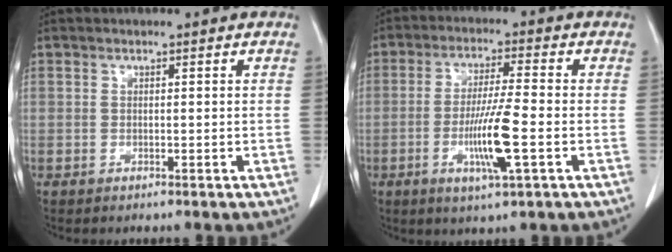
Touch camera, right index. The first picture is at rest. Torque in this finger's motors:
{"motor_torque": [1.25, 0.11, 0.66, 0.10]}